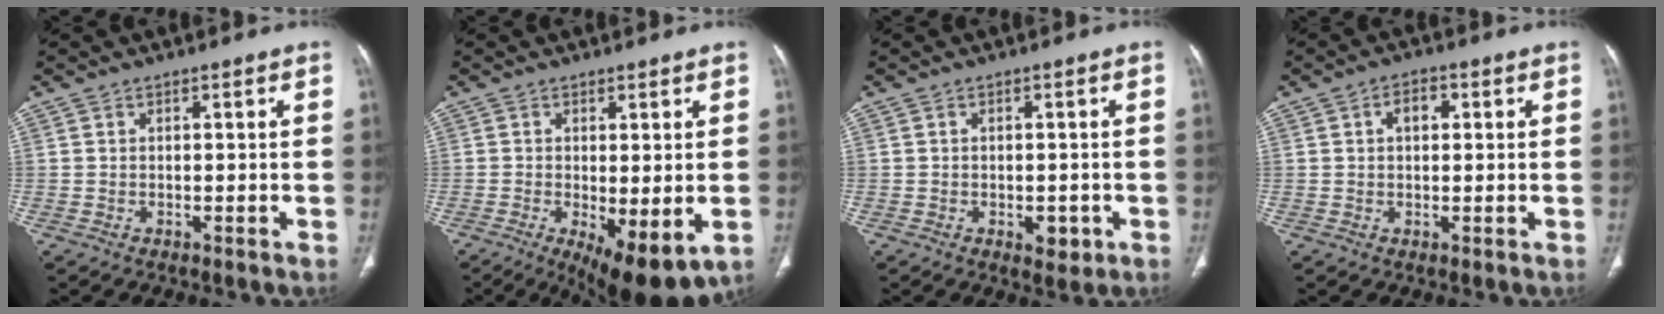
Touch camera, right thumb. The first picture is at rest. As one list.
[{"total": 10.9, "force": [-3.5, 3.9, 9.6], "torque": [-0.142, -0.020, -0.042]}, {"total": 3.3, "force": [-1.1, 2.0, 2.4], "torque": [-0.018, 0.001, -0.006]}, {"total": 3.6, "force": [0.9, 2.3, 2.6], "torque": [-0.034, 0.008, 0.013]}]